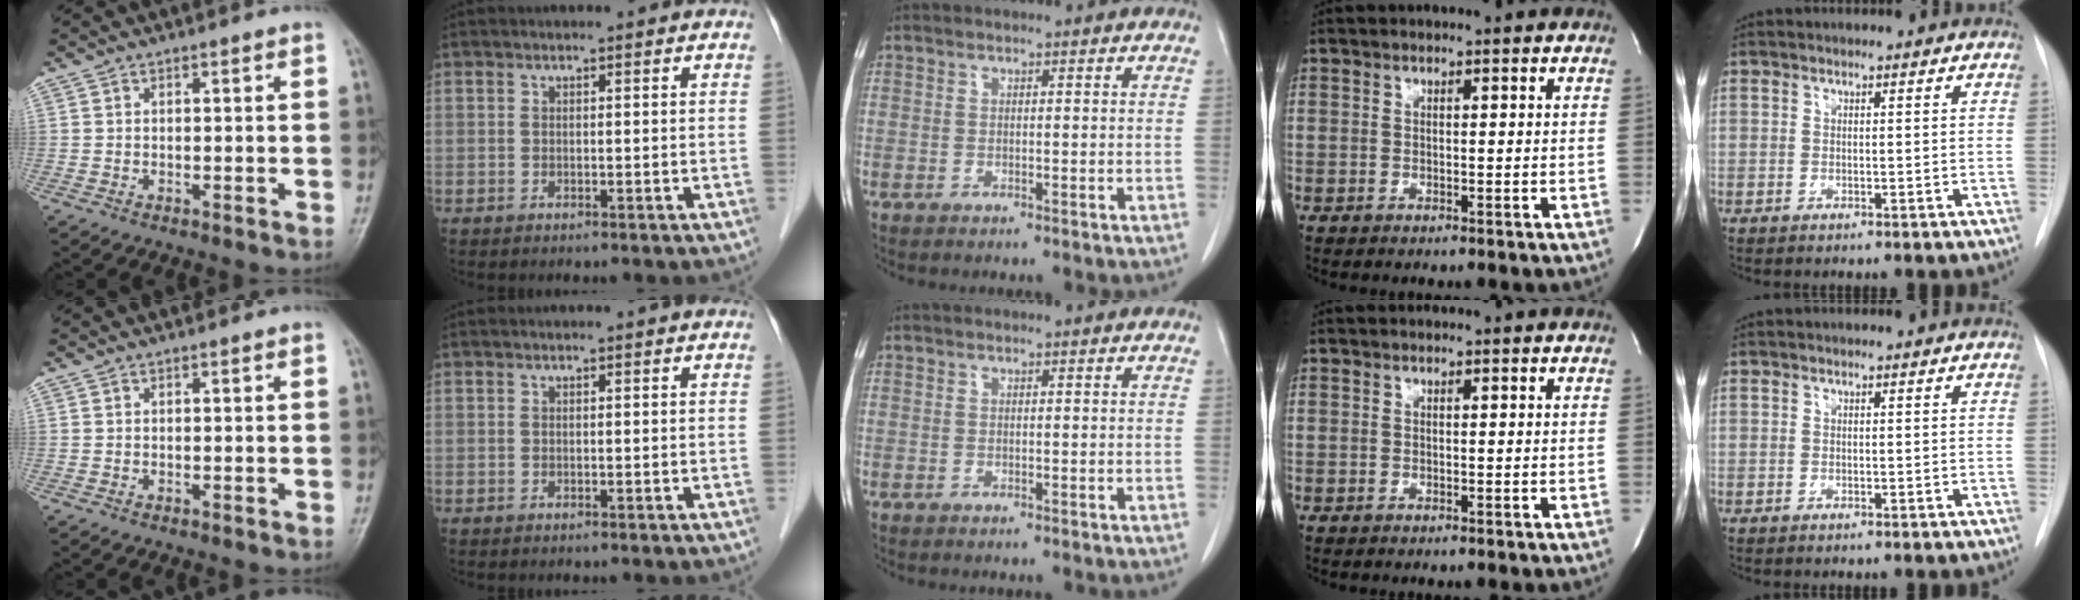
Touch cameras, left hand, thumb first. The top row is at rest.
{}